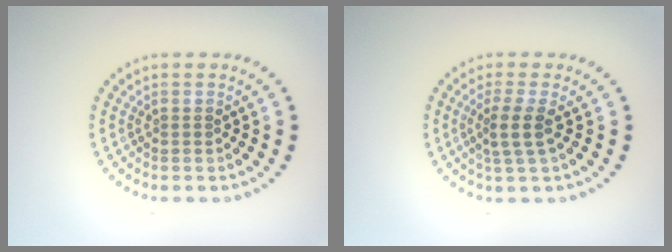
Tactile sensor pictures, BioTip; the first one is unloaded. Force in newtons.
{"total": 2.3, "press": 1.9, "slide": 1.3}